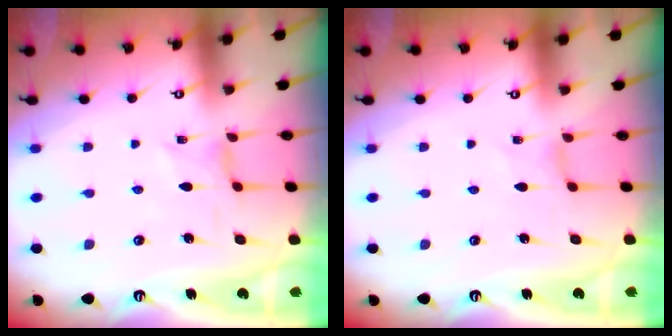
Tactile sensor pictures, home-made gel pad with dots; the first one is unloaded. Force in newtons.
{"total": 0.0}